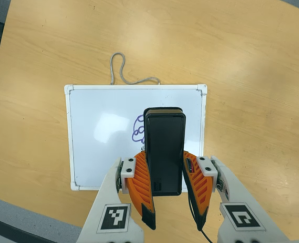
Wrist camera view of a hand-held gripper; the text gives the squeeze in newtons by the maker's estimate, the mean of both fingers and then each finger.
{"total": 9.0, "left": 7.2, "right": 10.7}